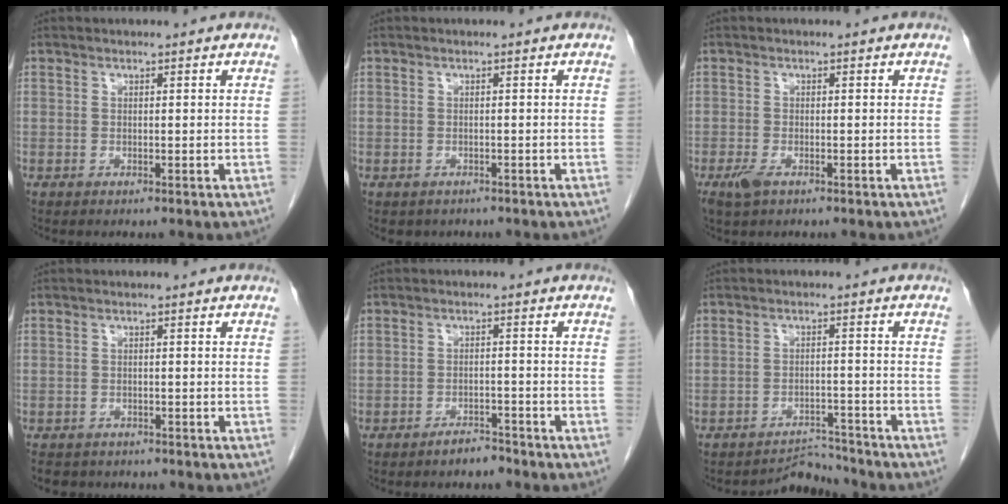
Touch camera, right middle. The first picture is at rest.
{"total": 2.0, "force": [-1.5, 1.3, 0.2], "torque": [-0.007, 0.001, -0.018]}
{"total": 1.8, "force": [-1.0, 0.8, 1.3], "torque": [-0.030, -0.002, -0.015]}
{"total": 4.9, "force": [-4.2, 2.4, 1.0], "torque": [-0.015, -0.001, -0.057]}
{"total": 2.6, "force": [-2.3, 0.7, 0.8], "torque": [-0.015, 0.001, -0.037]}
{"total": 3.9, "force": [-3.7, 0.2, -1.2], "torque": [0.024, 0.005, -0.056]}